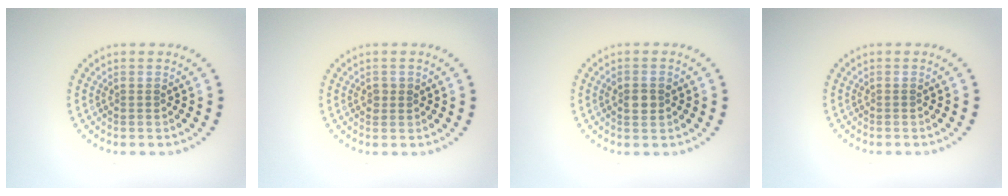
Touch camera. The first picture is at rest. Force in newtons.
{"total": 0.9, "press": 0.9, "slide": 0.3}
{"total": 2.0, "press": 2.0, "slide": 0.2}
{"total": 0.0}